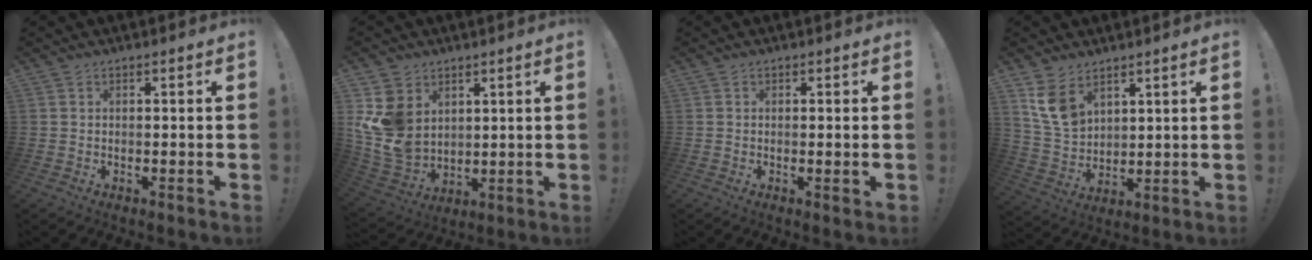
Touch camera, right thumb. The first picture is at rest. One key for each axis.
{"total": 12.3, "fx": 3.9, "fy": 10.0, "fz": 6.1, "tx": -0.135, "ty": -0.031, "tz": 0.083}
{"total": 1.4, "fx": 0.2, "fy": 0.0, "fz": 1.4, "tx": -0.025, "ty": 0.000, "tz": 0.002}
{"total": 10.5, "fx": 6.4, "fy": 6.5, "fz": 5.1, "tx": -0.086, "ty": -0.034, "tz": 0.130}